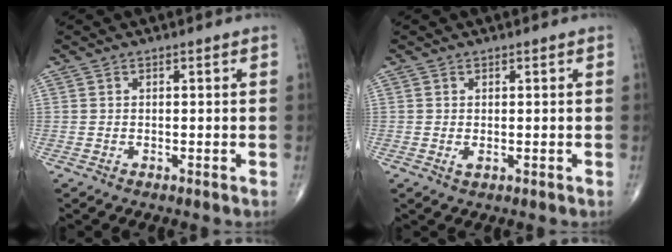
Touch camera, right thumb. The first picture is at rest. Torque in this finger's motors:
{"motor_torque": [-0.29, 0.06, 0.25, 0.31, 0.03]}